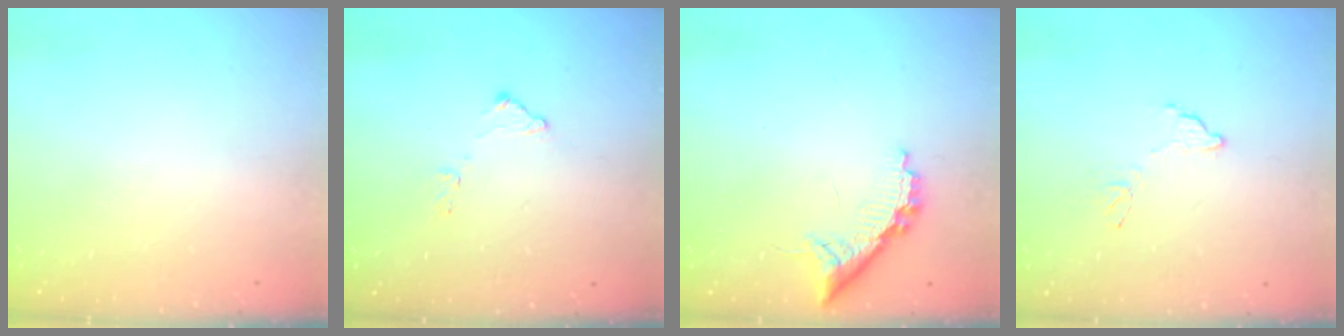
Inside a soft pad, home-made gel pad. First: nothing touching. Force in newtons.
{"total": 9.3, "press": 9.3, "slide": 0.5}
{"total": 11.1, "press": 11.1, "slide": 0.3}
{"total": 7.7, "press": 7.7, "slide": 0.4}